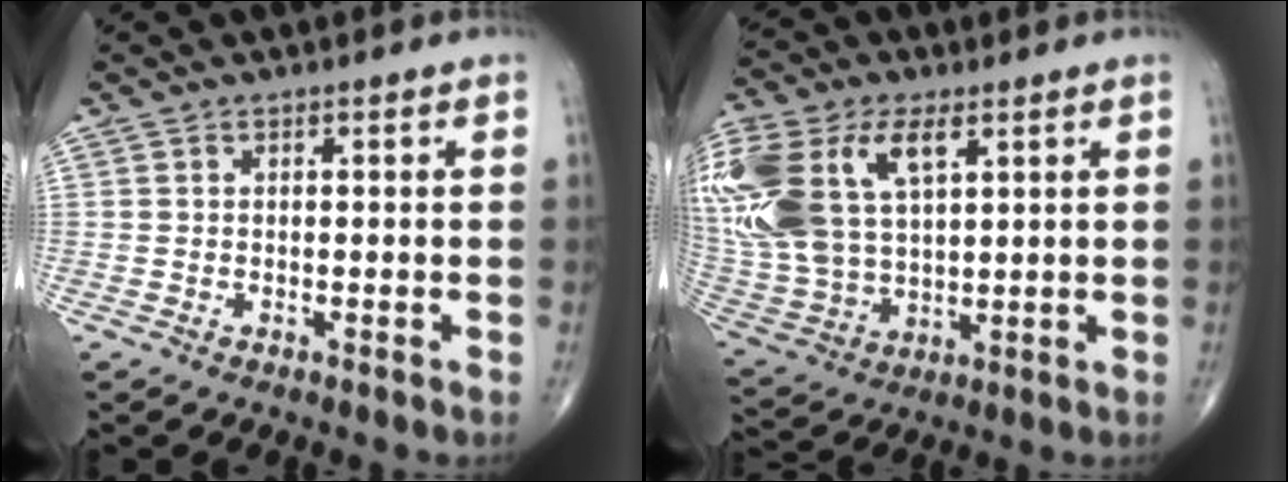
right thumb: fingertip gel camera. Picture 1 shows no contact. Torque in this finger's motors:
{"motor_torque": [-0.40, 1.32, 1.69, 1.08, 0.23]}